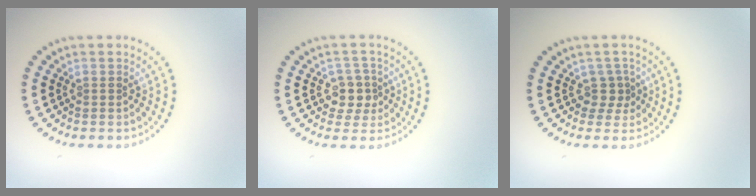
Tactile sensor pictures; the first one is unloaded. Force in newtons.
{"total": 2.5, "press": 2.2, "slide": 1.1}
{"total": 1.8, "press": 1.1, "slide": 1.4}